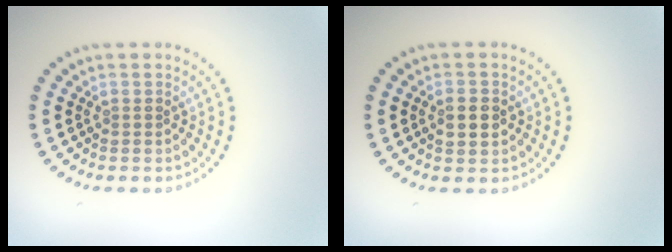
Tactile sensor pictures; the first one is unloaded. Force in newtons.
{"total": 2.6, "press": 2.6, "slide": 0.0}